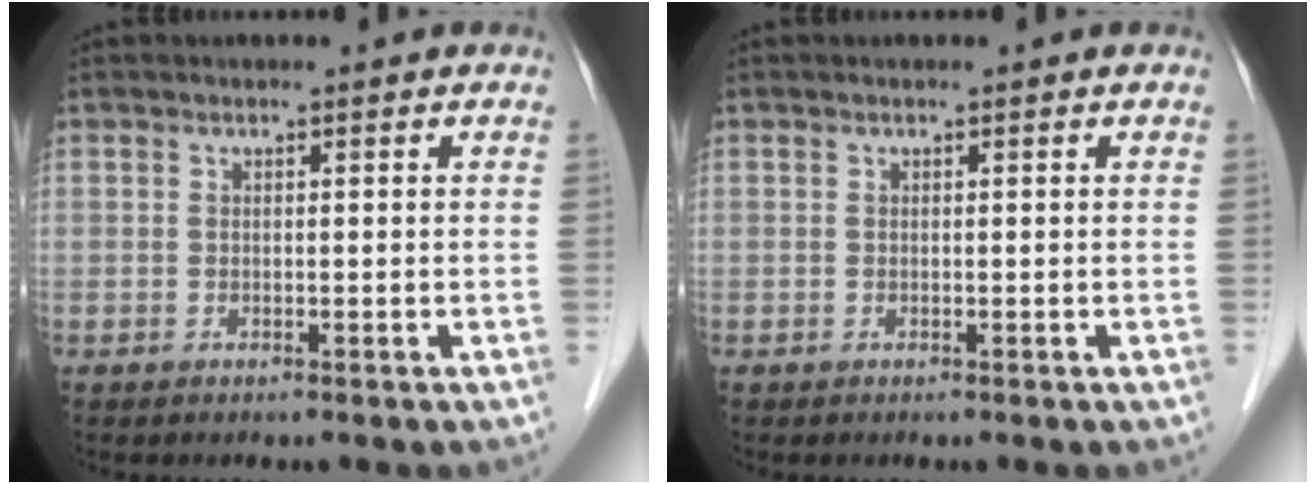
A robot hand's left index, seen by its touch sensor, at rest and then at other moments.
{"total": 0.0}